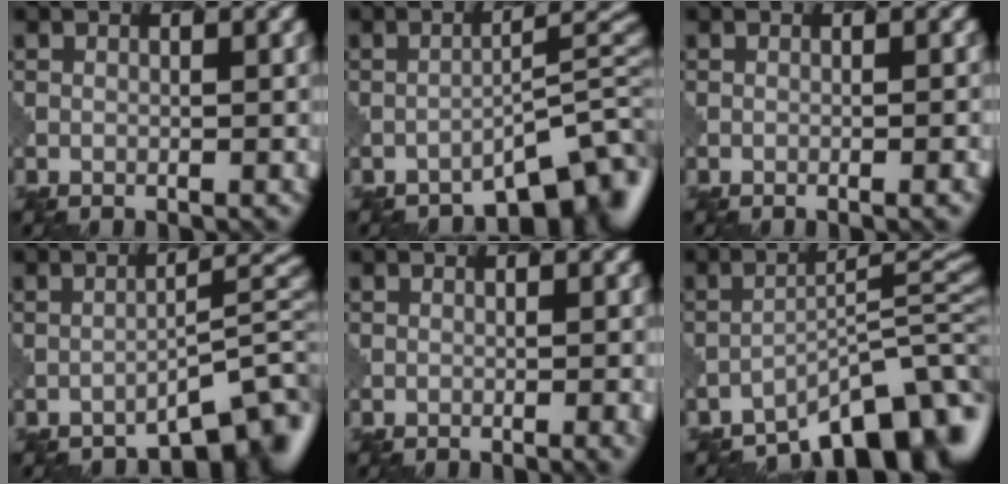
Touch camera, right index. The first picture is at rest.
{"total": 5.6, "force": [-4.5, 1.3, 3.0], "torque": [-0.031, 0.010, -0.070]}
{"total": 2.2, "force": [-0.6, 0.9, 1.9], "torque": [-0.006, 0.010, -0.013]}
{"total": 4.8, "force": [-4.0, 0.9, 2.5], "torque": [-0.027, 0.013, -0.060]}
{"total": 2.0, "force": [-0.8, 0.8, 1.7], "torque": [-0.006, 0.008, -0.011]}
{"total": 10.2, "force": [-8.2, 2.7, 5.5], "torque": [-0.066, 0.007, -0.135]}